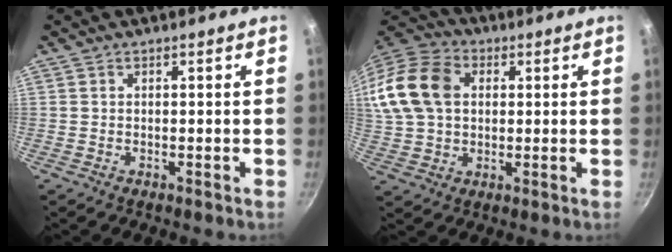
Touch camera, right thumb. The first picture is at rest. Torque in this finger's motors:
{"motor_torque": [0.82, 2.08, 0.97, -0.03, 0.14]}